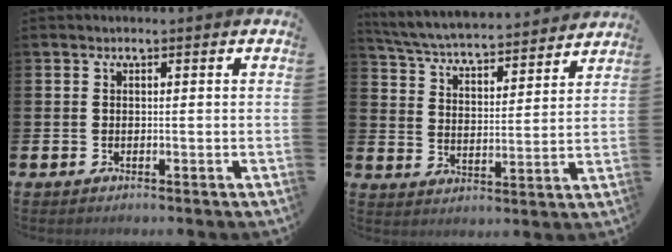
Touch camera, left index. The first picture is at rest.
{"total": 5.3, "force": [5.2, 0.4, 1.0], "torque": [-0.052, -0.047, 0.086]}